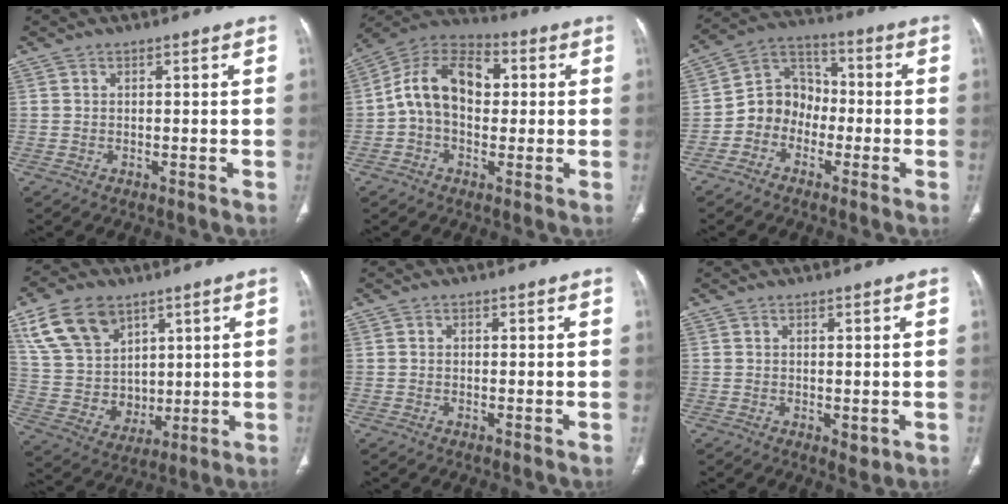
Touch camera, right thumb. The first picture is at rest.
{"total": 13.5, "force": [1.4, 9.0, 10.0], "torque": [-0.157, 0.033, 0.013]}
{"total": 8.9, "force": [-2.8, 7.7, 3.4], "torque": [-0.022, 0.047, -0.065]}
{"total": 16.2, "force": [8.1, 11.6, 7.9], "torque": [-0.117, -0.027, 0.169]}
{"total": 0.5, "force": [0.0, 0.5, 0.2], "torque": [0.001, 0.002, 0.000]}
{"total": 1.6, "force": [-0.1, 0.9, 1.3], "torque": [-0.017, -0.006, 0.004]}